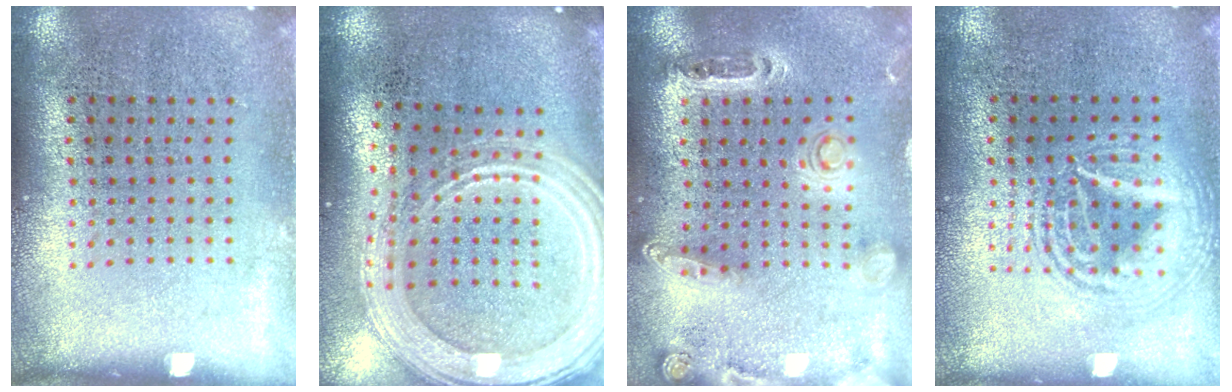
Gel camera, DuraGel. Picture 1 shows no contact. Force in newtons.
{"total": 2.7, "press": 2.3, "slide": 1.5}
{"total": 1.4, "press": 1.4, "slide": 0.3}
{"total": 2.6, "press": 2.5, "slide": 0.3}